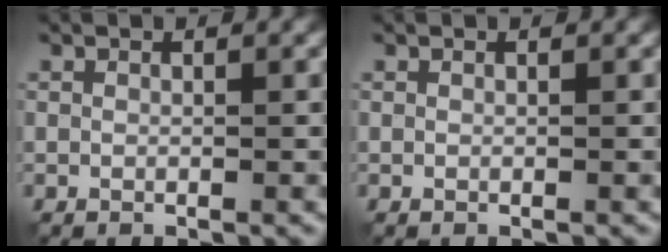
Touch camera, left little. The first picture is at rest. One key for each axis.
{"total": 0.0}